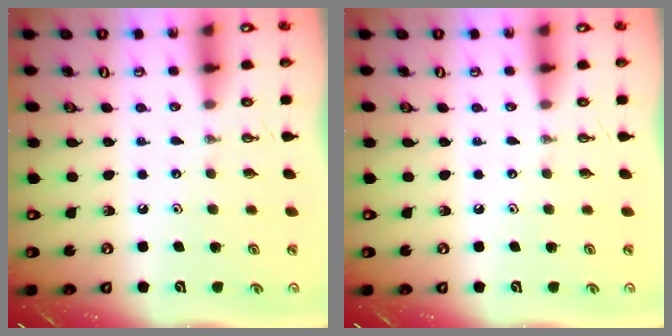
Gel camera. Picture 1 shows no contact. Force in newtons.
{"total": 0.0}